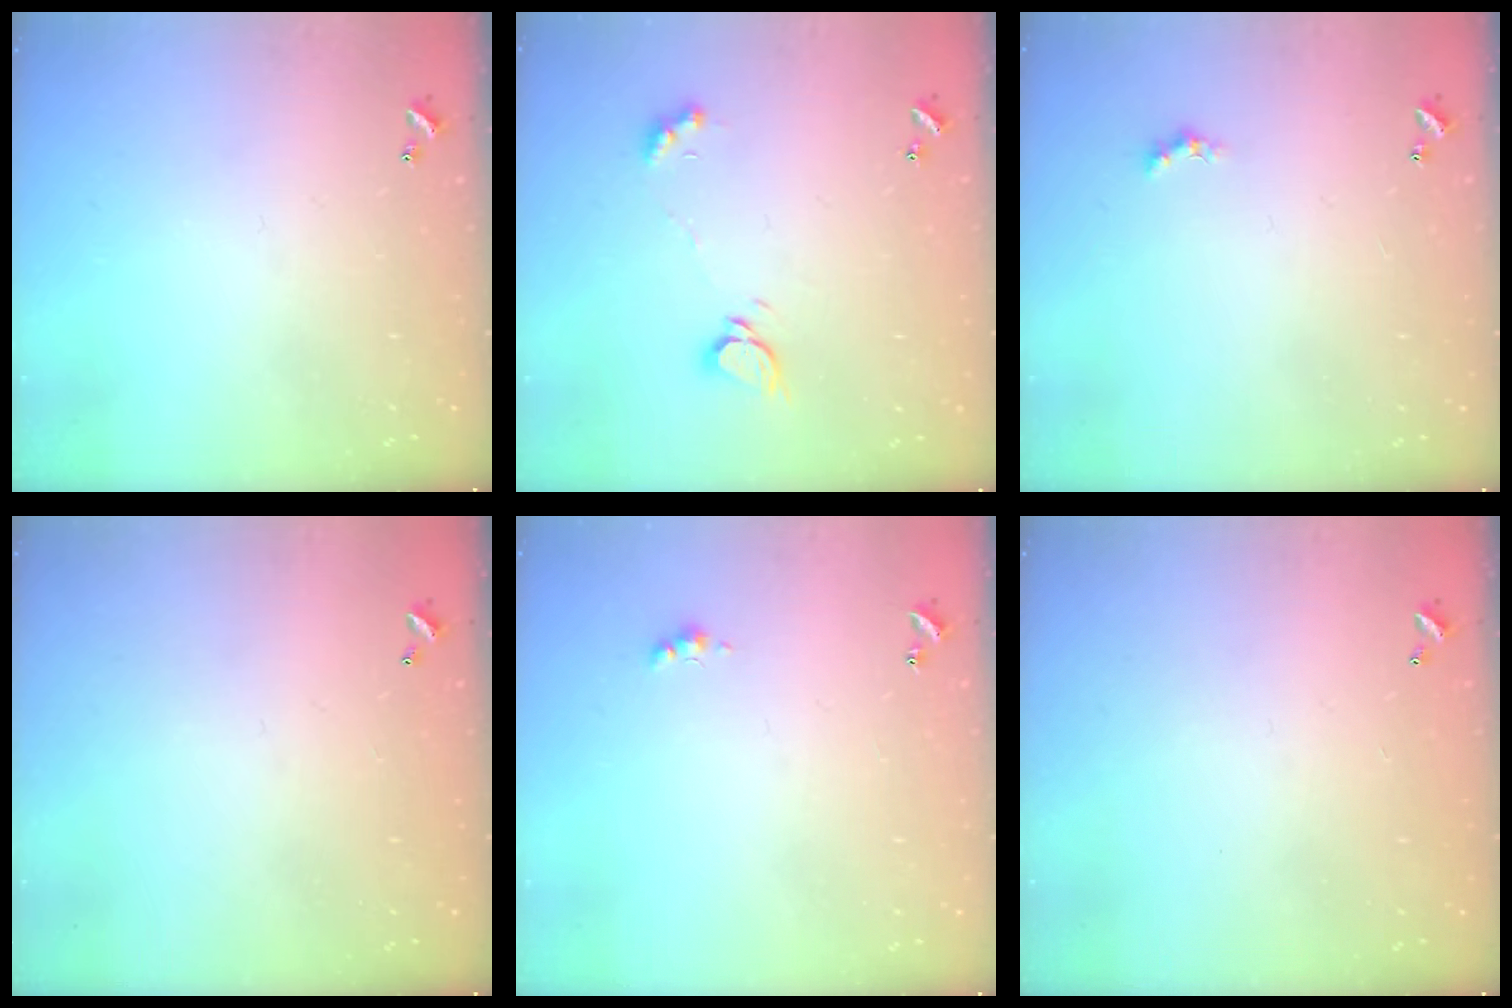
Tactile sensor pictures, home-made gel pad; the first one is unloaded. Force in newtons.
{"total": 2.9, "press": 2.9, "slide": 0.3}
{"total": 0.0}
{"total": 2.7, "press": 2.7, "slide": 0.1}
{"total": 2.0, "press": 1.9, "slide": 0.5}
{"total": 2.8, "press": 2.8, "slide": 0.1}